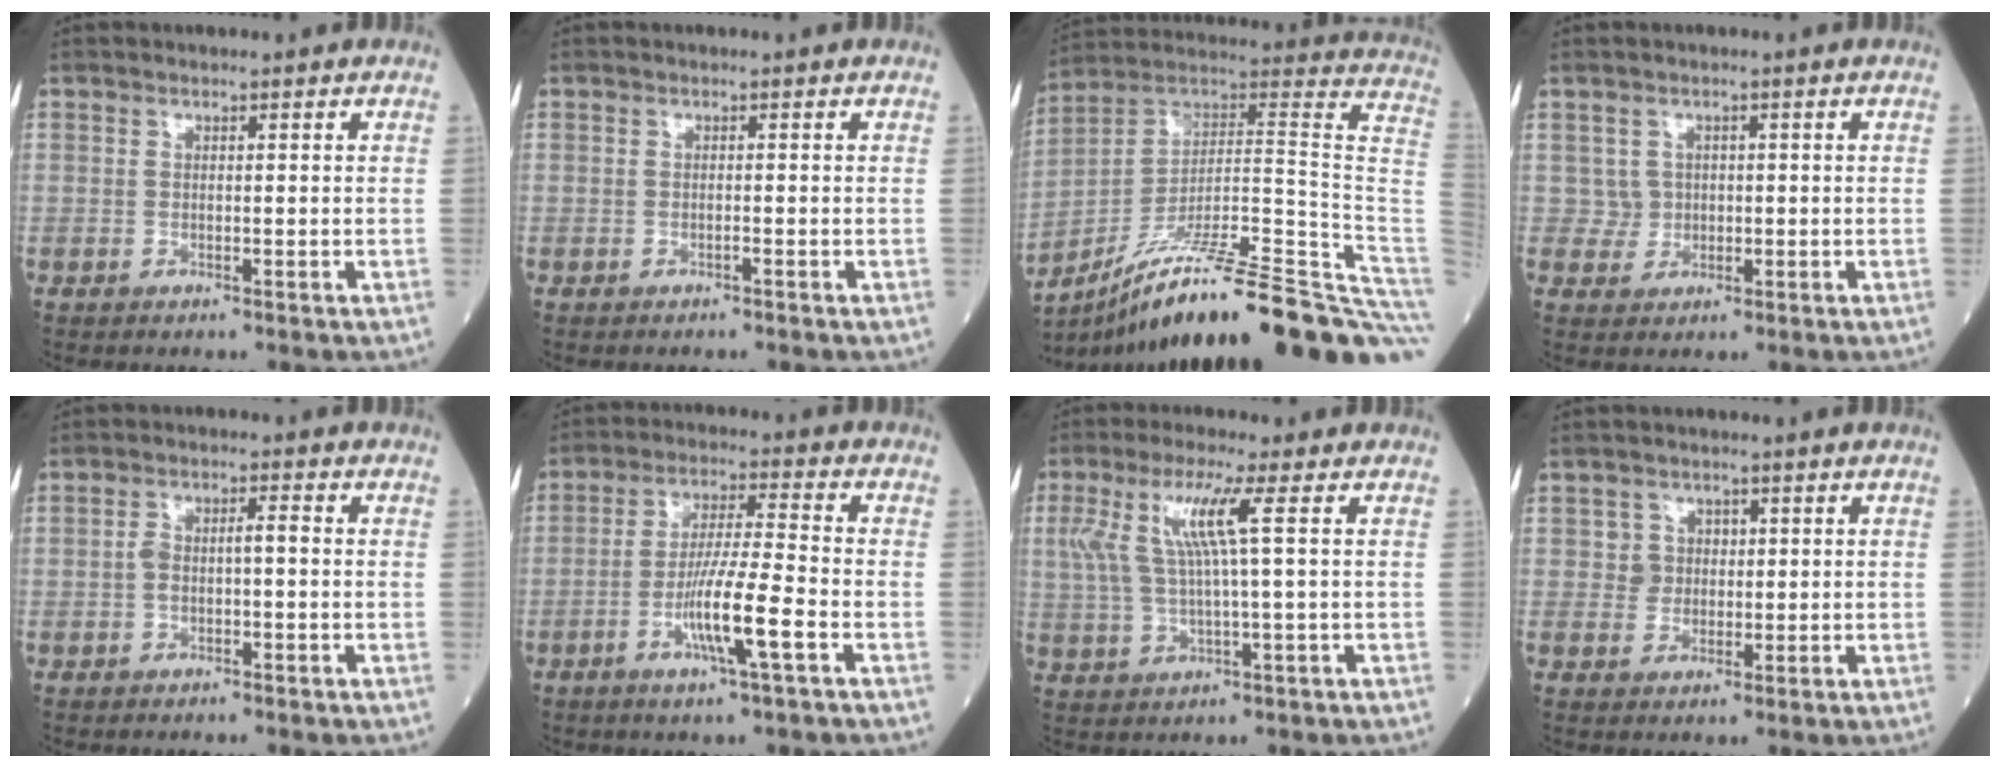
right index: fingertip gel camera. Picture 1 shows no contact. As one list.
[{"total": 0.0}, {"total": 31.5, "force": [-22.2, 1.3, 22.3], "torque": [-0.198, 0.023, -0.334]}, {"total": 2.3, "force": [0.3, 2.3, 0.1], "torque": [0.007, 0.004, 0.007]}, {"total": 3.3, "force": [-0.4, 1.2, 3.1], "torque": [-0.066, 0.018, -0.005]}, {"total": 9.4, "force": [-3.6, 0.0, 8.7], "torque": [-0.159, -0.005, -0.068]}, {"total": 7.4, "force": [2.0, 0.0, 7.2], "torque": [-0.162, 0.014, 0.044]}, {"total": 2.8, "force": [0.6, 2.7, 0.1], "torque": [0.007, 0.003, 0.008]}]